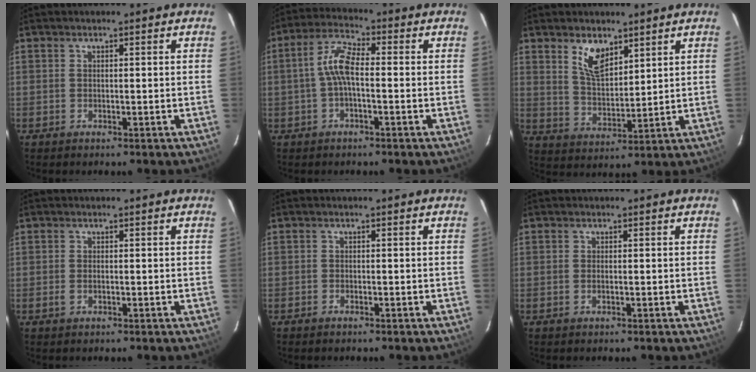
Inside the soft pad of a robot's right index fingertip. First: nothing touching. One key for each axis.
{"total": 6.0, "fx": -0.8, "fy": 2.0, "fz": 5.5, "tx": -0.121, "ty": 0.019, "tz": -0.019}
{"total": 7.1, "fx": 4.4, "fy": 3.3, "fz": 4.5, "tx": -0.079, "ty": 0.002, "tz": 0.090}
{"total": 1.3, "fx": -0.4, "fy": 0.7, "fz": 0.9, "tx": -0.020, "ty": 0.000, "tz": -0.007}
{"total": 0.8, "fx": -0.7, "fy": 0.3, "fz": 0.1, "tx": -0.005, "ty": 0.002, "tz": -0.014}
{"total": 0.7, "fx": -0.1, "fy": 0.1, "fz": 0.6, "tx": -0.014, "ty": 0.001, "tz": -0.004}